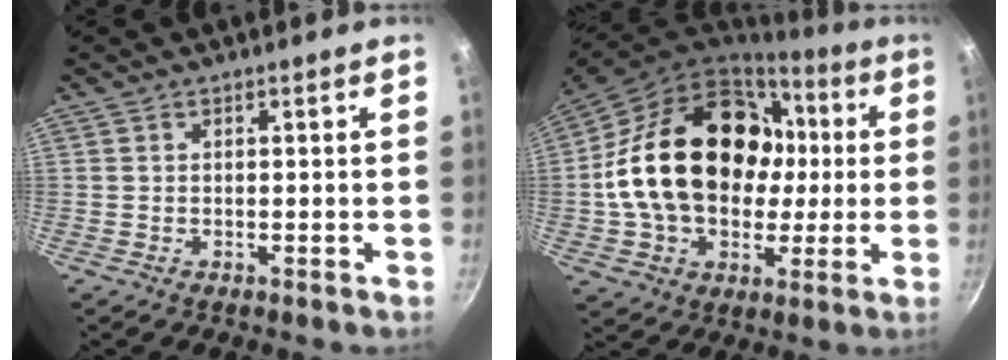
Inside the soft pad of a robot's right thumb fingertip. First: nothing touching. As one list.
[{"total": 27.4, "force": [2.3, 19.8, 18.8], "torque": [-0.309, 0.042, 0.047]}]